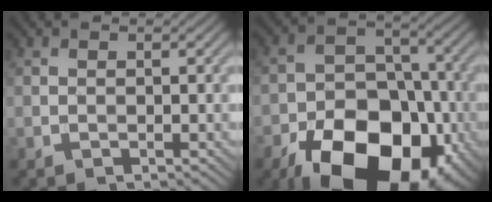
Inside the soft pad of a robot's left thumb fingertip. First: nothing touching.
{"total": 19.9, "force": [-10.2, 12.7, 11.5], "torque": [-0.169, -0.032, -0.157]}